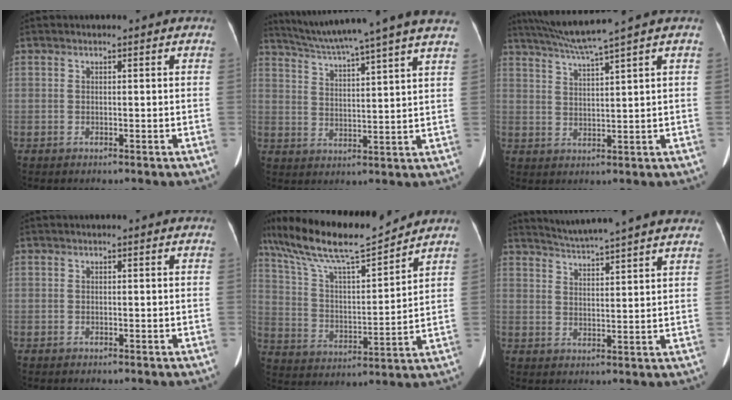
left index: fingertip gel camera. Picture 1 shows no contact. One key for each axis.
{"total": 19.1, "fx": 16.5, "fy": -1.7, "fz": 9.4, "tx": -0.163, "ty": -0.005, "tz": 0.229}
{"total": 6.8, "fx": 5.7, "fy": -2.2, "fz": 3.2, "tx": -0.061, "ty": 0.000, "tz": 0.108}
{"total": 0.0}
{"total": 17.2, "fx": 14.4, "fy": 1.7, "fz": 9.2, "tx": -0.177, "ty": 0.010, "tz": 0.263}
{"total": 15.0, "fx": 13.7, "fy": 0.1, "fz": 6.0, "tx": -0.104, "ty": 0.010, "tz": 0.185}